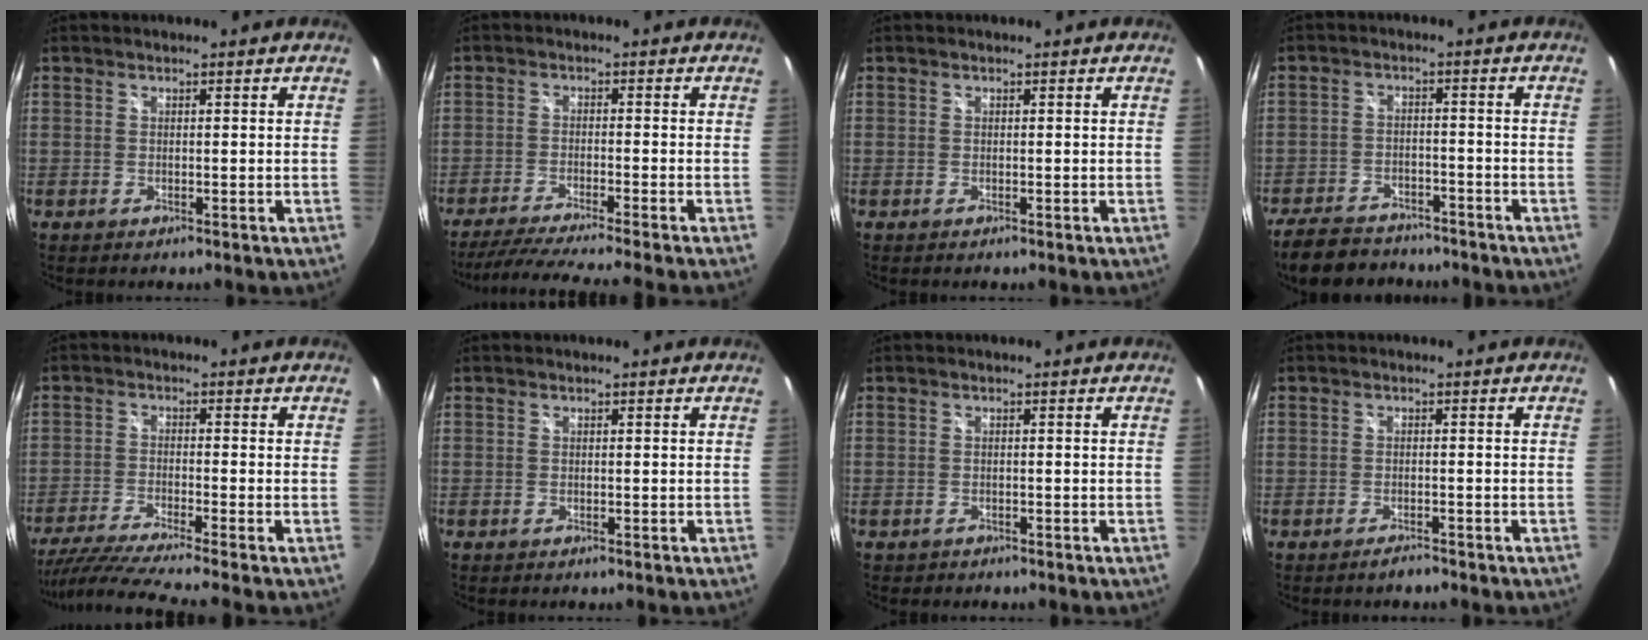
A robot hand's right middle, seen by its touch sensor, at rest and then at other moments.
{"total": 11.1, "force": [-9.8, -1.4, 5.1], "torque": [-0.110, -0.021, -0.162]}
{"total": 0.0}
{"total": 12.8, "force": [-10.4, 5.5, 4.8], "torque": [-0.127, -0.002, -0.159]}
{"total": 10.9, "force": [-9.0, -1.0, 6.1], "torque": [-0.131, -0.039, -0.156]}
{"total": 0.0}
{"total": 1.1, "force": [-0.8, 0.7, 0.2], "torque": [-0.009, 0.001, -0.010]}
{"total": 1.5, "force": [-1.4, 0.3, 0.5], "torque": [-0.013, 0.001, -0.021]}